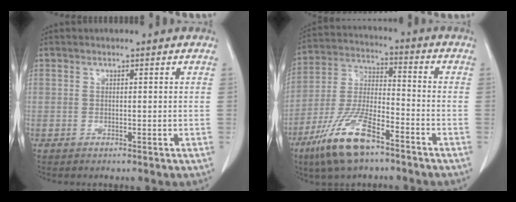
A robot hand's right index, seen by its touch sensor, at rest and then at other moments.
{"total": 13.3, "force": [-8.5, 3.8, 9.6], "torque": [-0.206, -0.015, -0.158]}